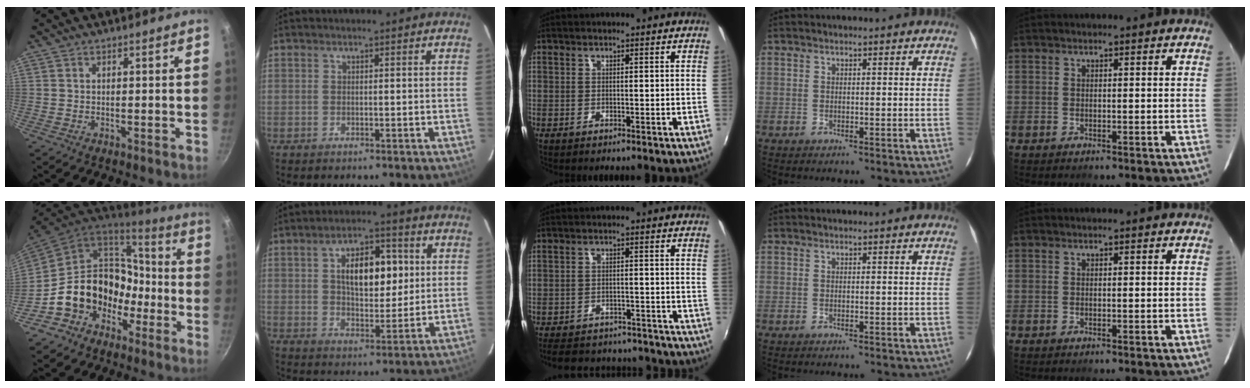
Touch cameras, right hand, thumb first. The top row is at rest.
{"thumb": {"total": 17.5, "force": [-6.2, 13.9, 8.7], "torque": [-0.109, 0.076, -0.100]}, "index": {"total": 11.6, "force": [2.5, 5.9, 9.7], "torque": [-0.154, 0.022, 0.045]}, "middle": {"total": 19.5, "force": [-17.0, 6.7, 6.9], "torque": [-0.148, 0.017, -0.211]}}